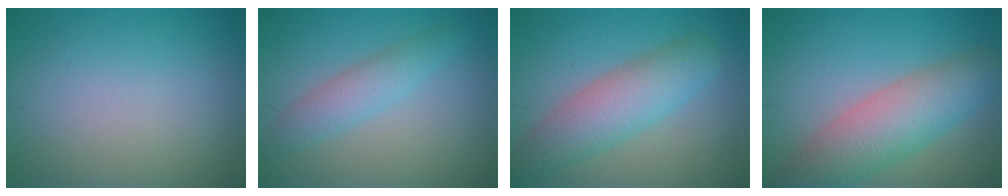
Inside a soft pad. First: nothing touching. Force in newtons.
{"total": 2.8, "press": 2.8, "slide": 0.0}
{"total": 5.6, "press": 5.6, "slide": 0.3}
{"total": 7.0, "press": 6.9, "slide": 0.5}